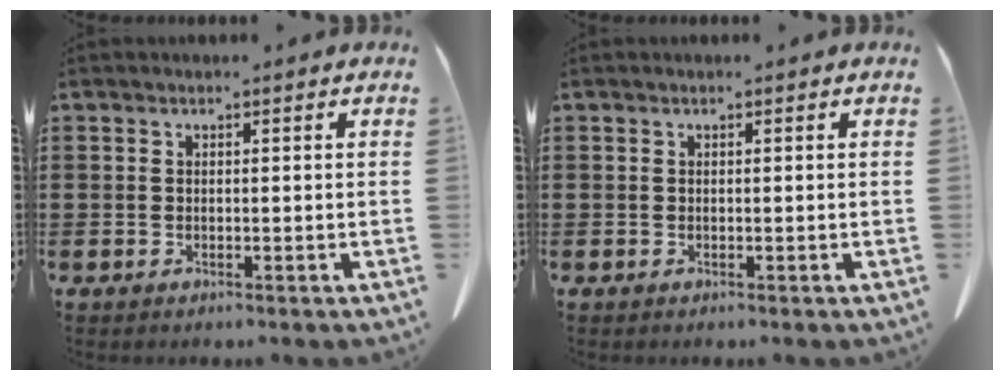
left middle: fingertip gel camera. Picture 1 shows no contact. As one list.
[{"total": 0.0}]